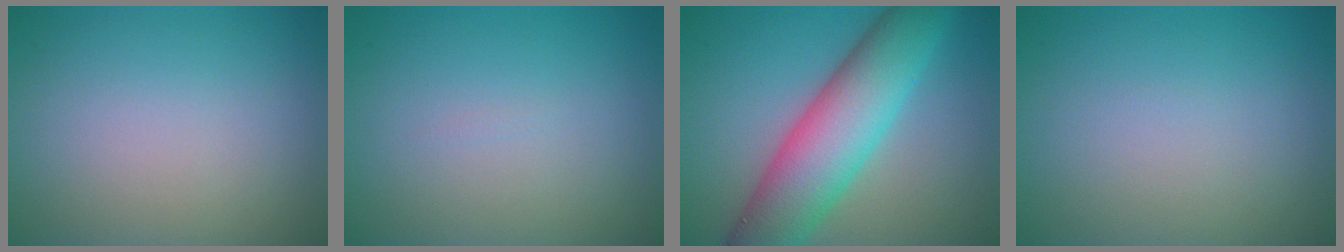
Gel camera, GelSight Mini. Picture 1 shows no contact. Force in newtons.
{"total": 0.0}
{"total": 9.5, "press": 9.5, "slide": 0.3}
{"total": 0.0}